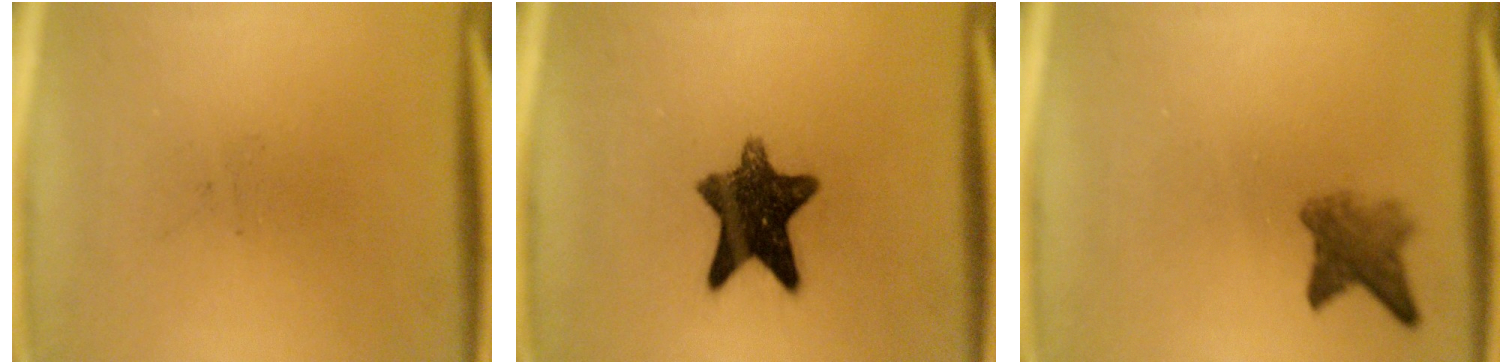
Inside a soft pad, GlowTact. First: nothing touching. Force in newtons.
{"total": 10.8}
{"total": 3.9}